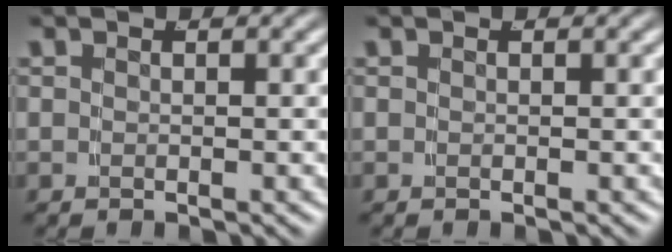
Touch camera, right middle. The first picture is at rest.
{"total": 0.0}